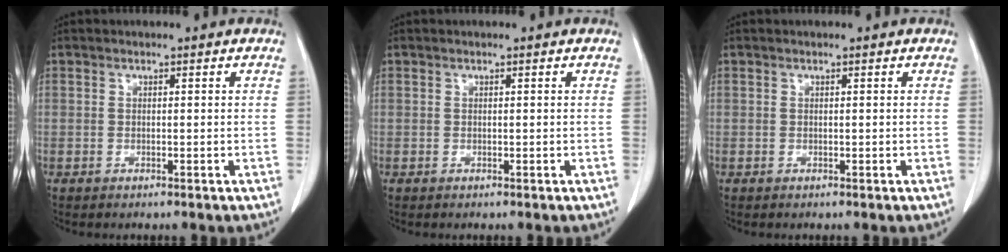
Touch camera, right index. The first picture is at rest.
{"total": 0.0}
{"total": 0.0}